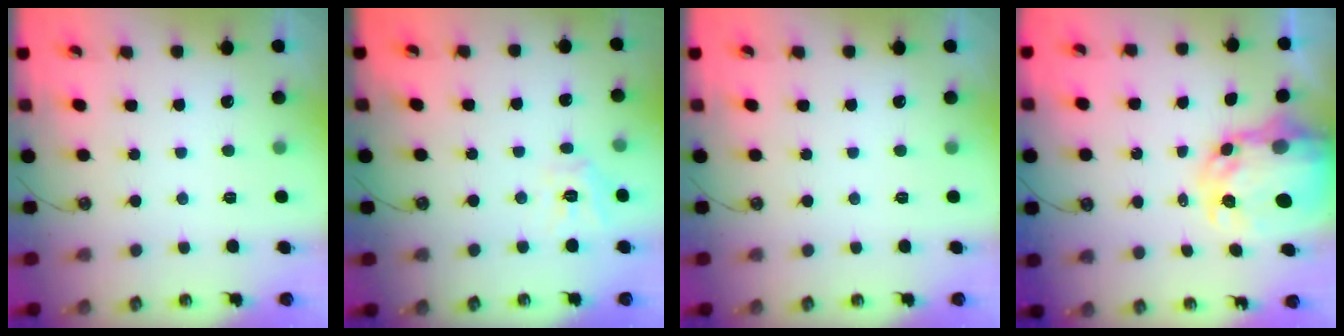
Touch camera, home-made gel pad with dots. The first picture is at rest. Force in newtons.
{"total": 9.5, "press": 9.5, "slide": 0.9}
{"total": 0.0}
{"total": 8.6, "press": 8.5, "slide": 0.8}